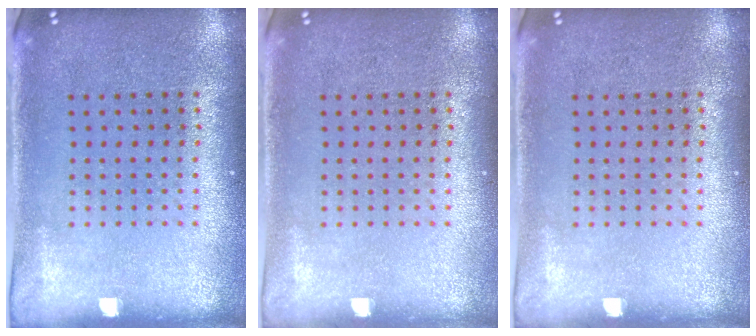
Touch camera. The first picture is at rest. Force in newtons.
{"total": 0.0}
{"total": 0.0}